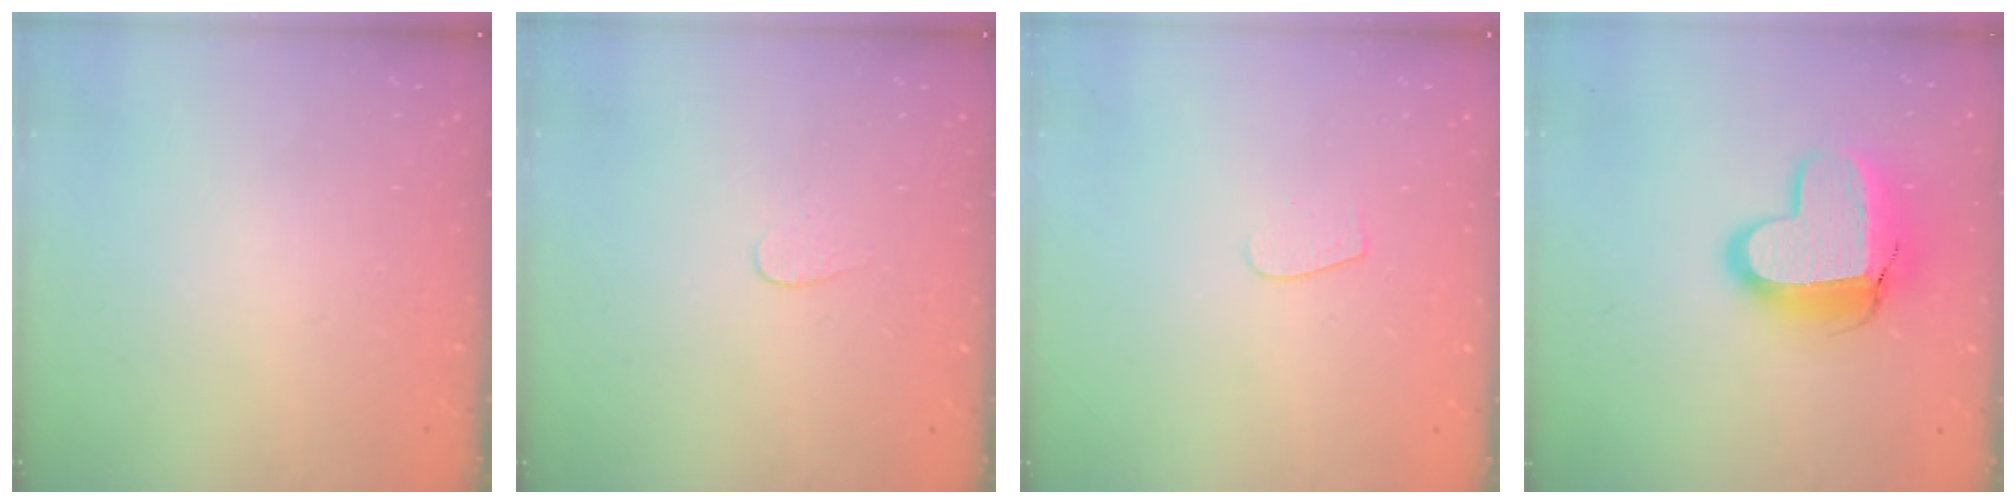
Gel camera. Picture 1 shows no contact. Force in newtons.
{"total": 2.7, "press": 2.7, "slide": 0.3}
{"total": 3.7, "press": 3.7, "slide": 0.3}
{"total": 14.1, "press": 14.1, "slide": 1.1}